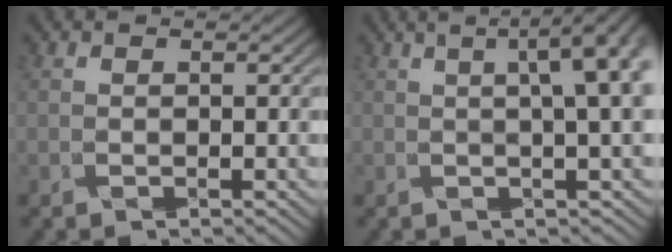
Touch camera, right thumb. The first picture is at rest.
{"total": 6.6, "force": [1.5, 1.0, 6.4], "torque": [-0.102, 0.011, 0.026]}